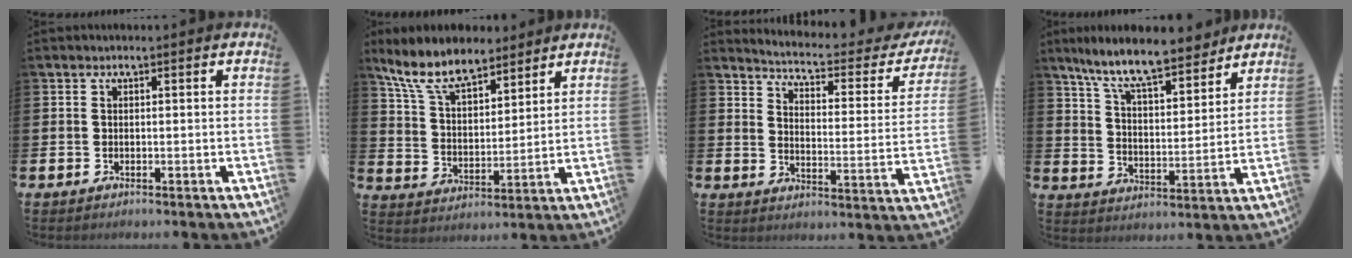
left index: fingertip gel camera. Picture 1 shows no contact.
{"total": 9.1, "force": [7.8, 3.1, 3.6], "torque": [-0.105, -0.028, 0.143]}
{"total": 4.8, "force": [4.4, 0.7, 1.6], "torque": [-0.050, -0.037, 0.065]}
{"total": 10.2, "force": [9.1, 1.8, 4.2], "torque": [-0.102, -0.054, 0.160]}